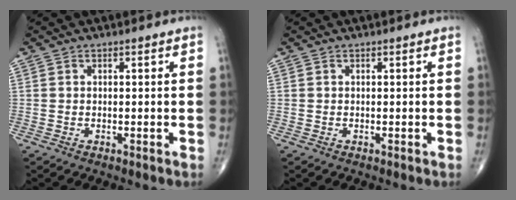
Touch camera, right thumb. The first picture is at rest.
{"total": 0.0}